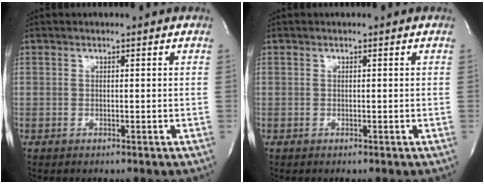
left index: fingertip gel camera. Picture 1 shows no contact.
{"total": 0.0}